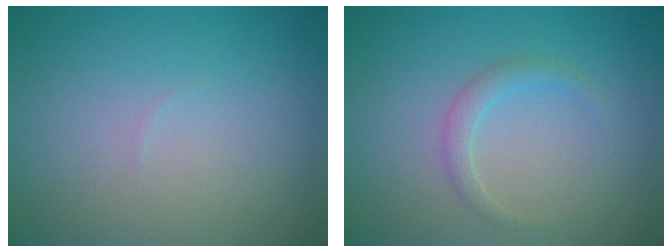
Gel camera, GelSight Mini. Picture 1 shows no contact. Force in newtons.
{"total": 1.5, "press": 1.5, "slide": 0.1}